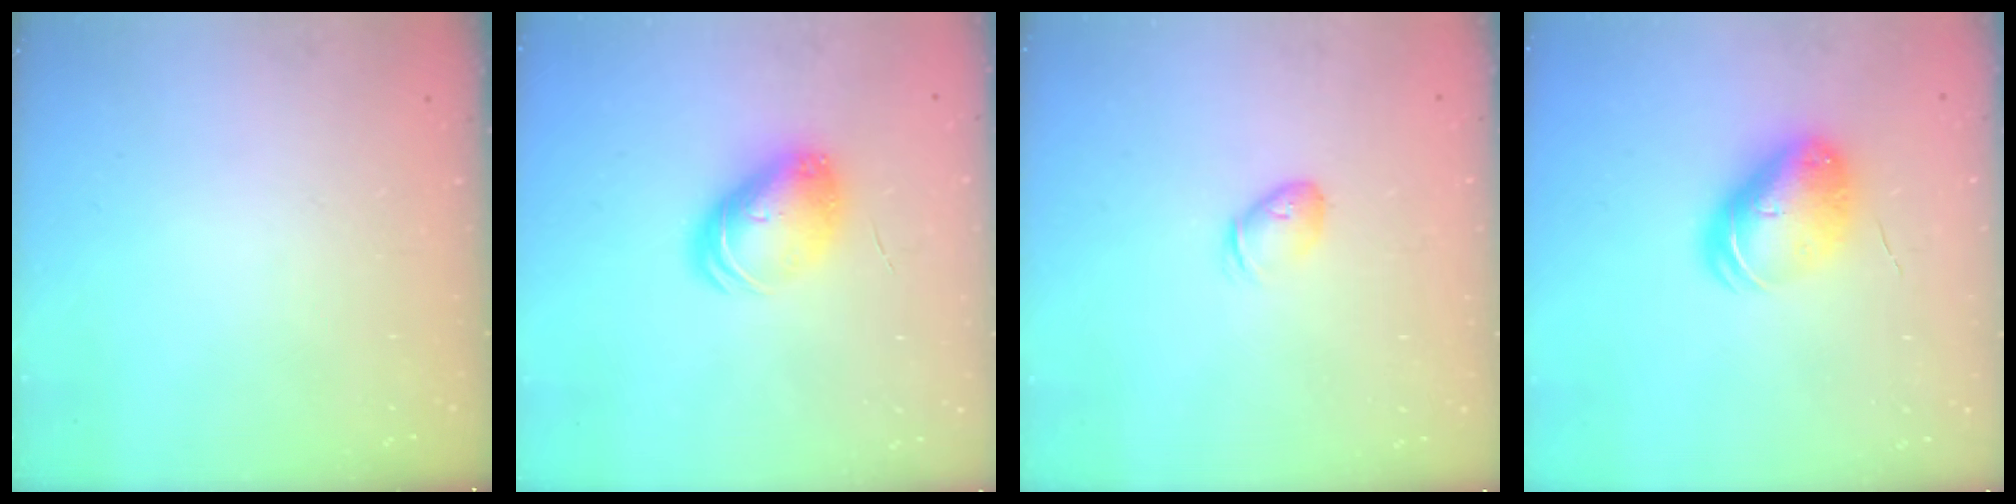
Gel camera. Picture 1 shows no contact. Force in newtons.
{"total": 9.8, "press": 9.8, "slide": 0.5}
{"total": 4.9, "press": 4.8, "slide": 1.0}
{"total": 9.2, "press": 9.1, "slide": 1.4}